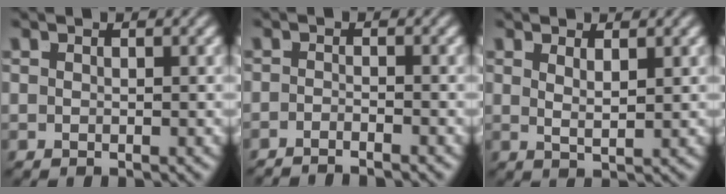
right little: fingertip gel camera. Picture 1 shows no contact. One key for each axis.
{"total": 2.7, "fx": -2.6, "fy": -0.3, "fz": 0.2, "tx": 0.001, "ty": -0.010, "tz": -0.042}
{"total": 1.6, "fx": 0.9, "fy": -0.5, "fz": 1.2, "tx": -0.017, "ty": -0.009, "tz": 0.025}